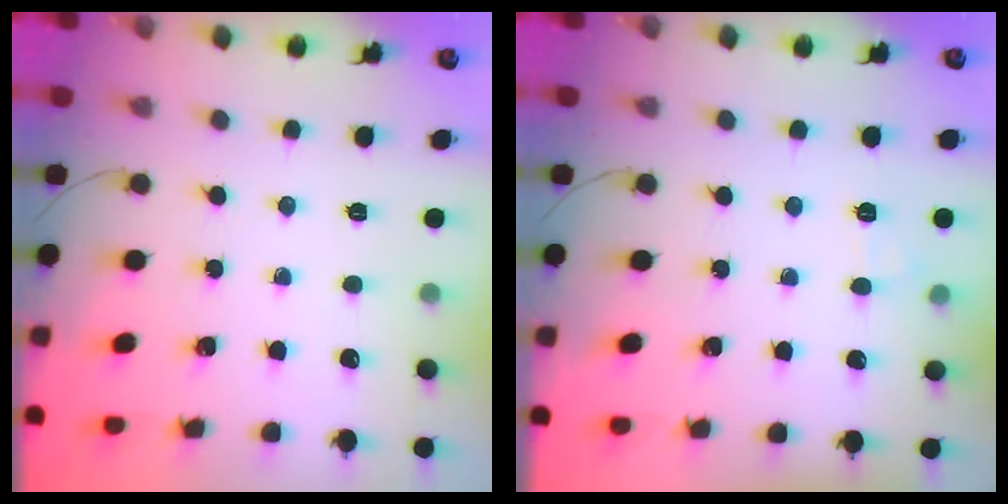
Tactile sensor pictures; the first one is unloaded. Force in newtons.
{"total": 5.8, "press": 5.6, "slide": 1.6}